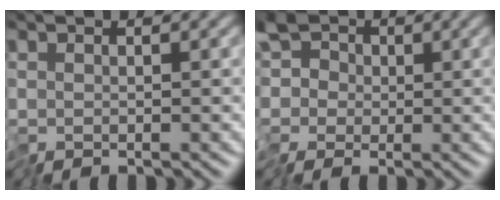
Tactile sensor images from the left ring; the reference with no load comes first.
{"total": 3.3, "force": [0.2, 3.0, 1.3], "torque": [-0.022, 0.003, -0.015]}